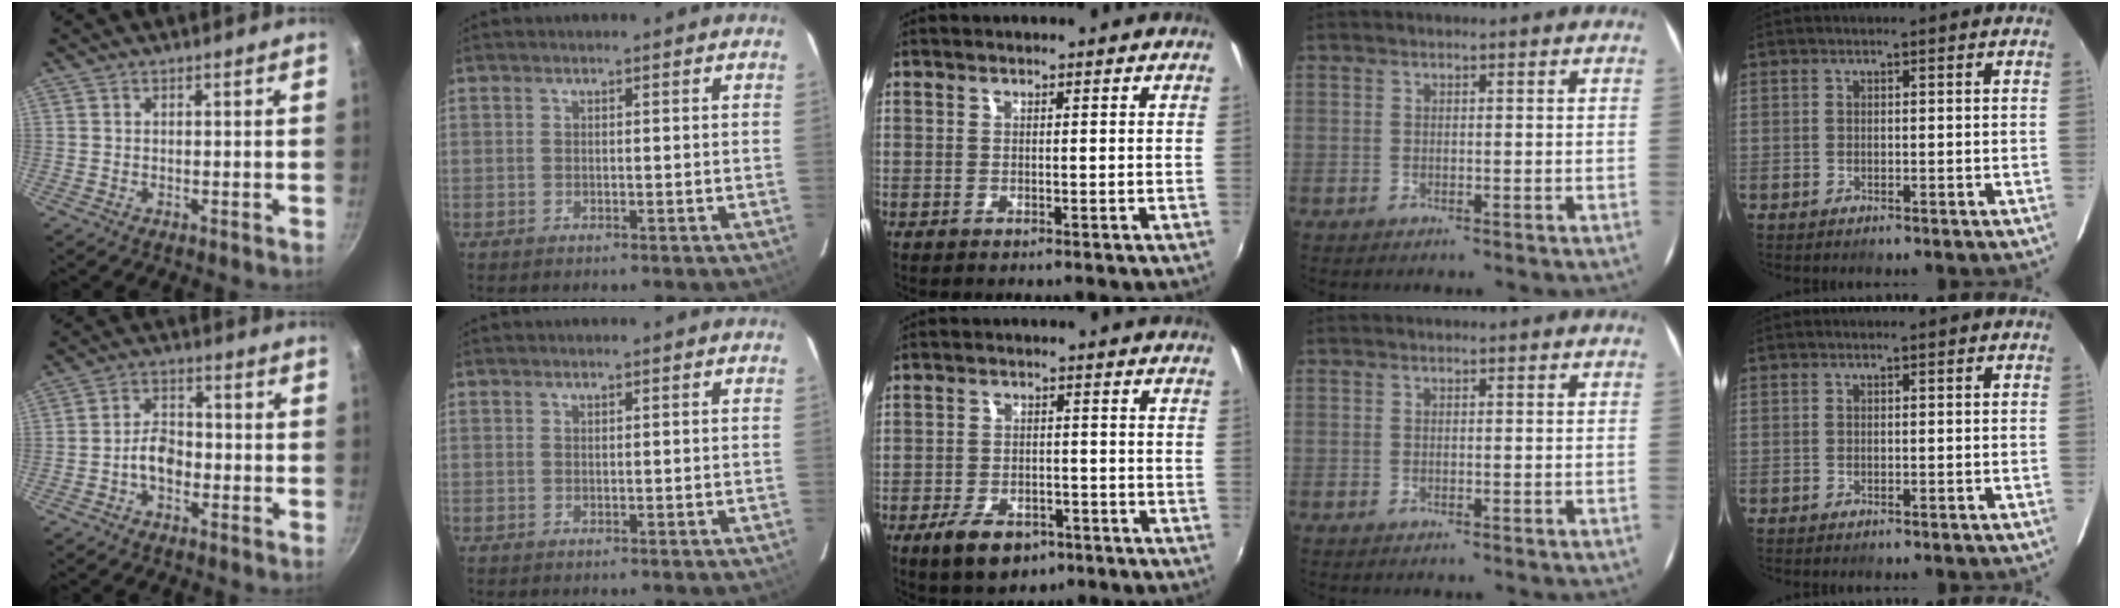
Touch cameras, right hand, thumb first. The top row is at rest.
{"thumb": {"total": 5.3, "force": [-2.0, 3.5, 3.5], "torque": [-0.042, 0.031, -0.041]}, "middle": {"total": 8.9, "force": [-5.5, 4.8, 5.0], "torque": [-0.118, -0.009, -0.084]}}